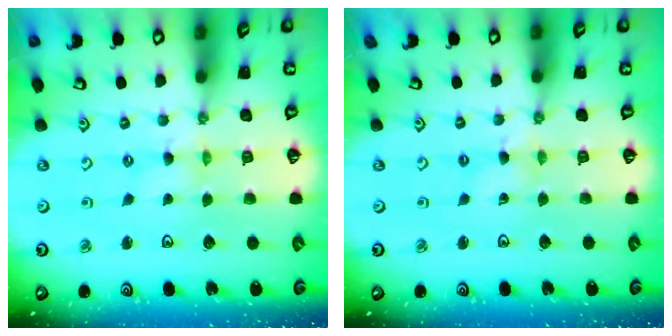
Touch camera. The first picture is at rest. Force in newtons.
{"total": 1.6, "press": 1.6, "slide": 0.3}